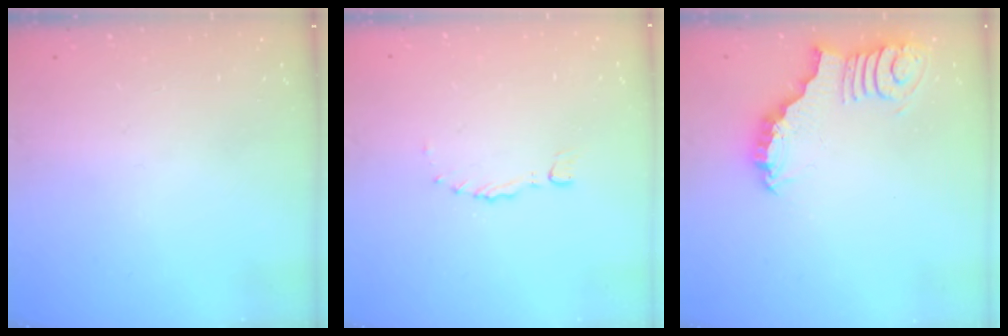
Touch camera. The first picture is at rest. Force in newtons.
{"total": 0.0}
{"total": 3.0, "press": 3.0, "slide": 0.6}